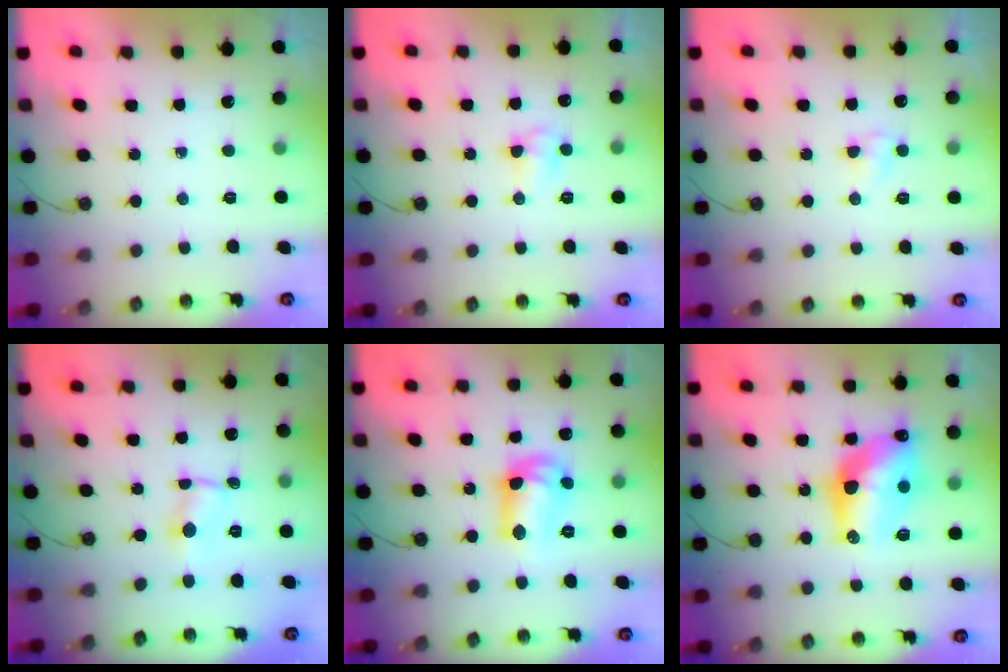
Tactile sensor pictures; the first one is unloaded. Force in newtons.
{"total": 6.1, "press": 4.9, "slide": 3.7}
{"total": 3.0, "press": 2.9, "slide": 0.3}
{"total": 0.7, "press": 0.6, "slide": 0.1}
{"total": 12.5, "press": 11.9, "slide": 3.9}
{"total": 14.7, "press": 14.6, "slide": 1.2}